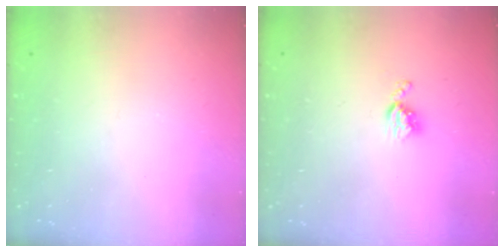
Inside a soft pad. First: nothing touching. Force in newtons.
{"total": 5.1, "press": 5.1, "slide": 0.7}